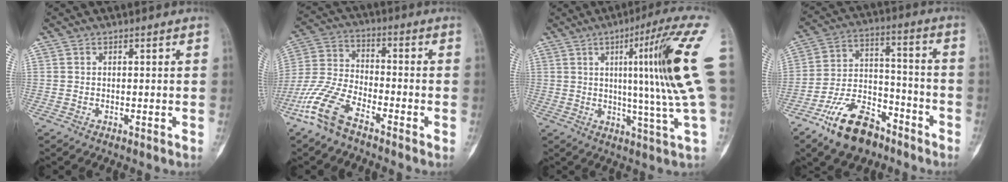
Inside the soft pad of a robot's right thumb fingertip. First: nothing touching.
{"total": 11.2, "force": [-7.3, 4.6, 7.2], "torque": [-0.166, 0.032, -0.155]}
{"total": 20.3, "force": [3.5, 0.4, 20.0], "torque": [-0.292, -0.006, 0.043]}
{"total": 15.0, "force": [-9.9, 7.8, 8.1], "torque": [-0.122, 0.080, -0.178]}